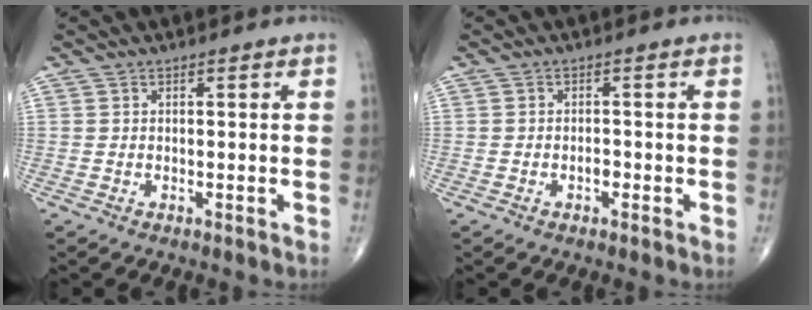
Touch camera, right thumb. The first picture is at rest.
{"total": 1.5, "force": [-0.6, 0.9, 1.0], "torque": [-0.012, 0.003, -0.011]}